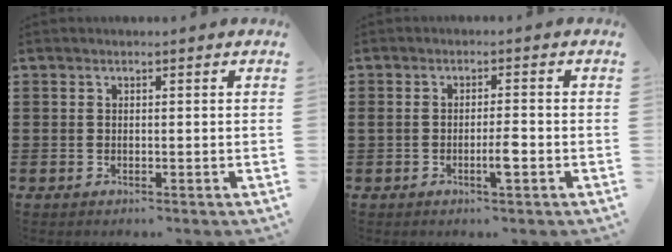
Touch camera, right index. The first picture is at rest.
{"total": 3.2, "force": [-1.2, 0.5, 3.0], "torque": [-0.052, 0.002, -0.021]}